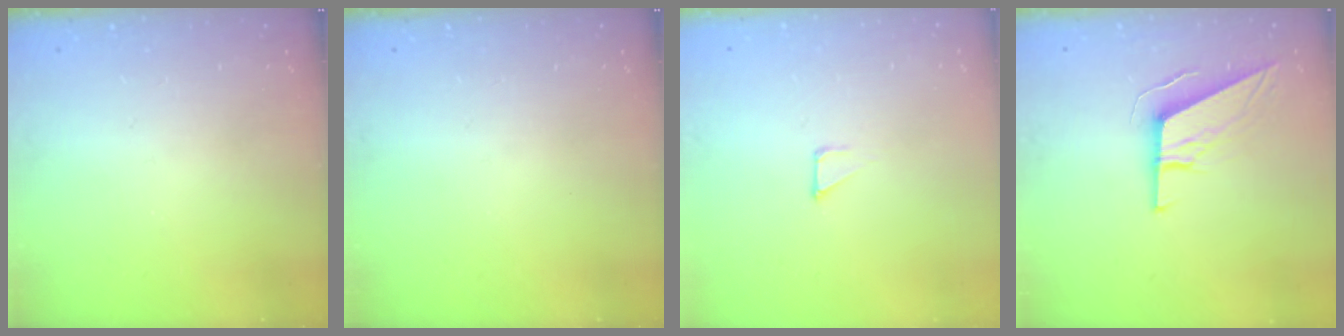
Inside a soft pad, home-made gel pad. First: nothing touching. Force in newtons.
{"total": 0.0}
{"total": 1.2, "press": 1.2, "slide": 0.0}
{"total": 11.2, "press": 11.0, "slide": 2.4}